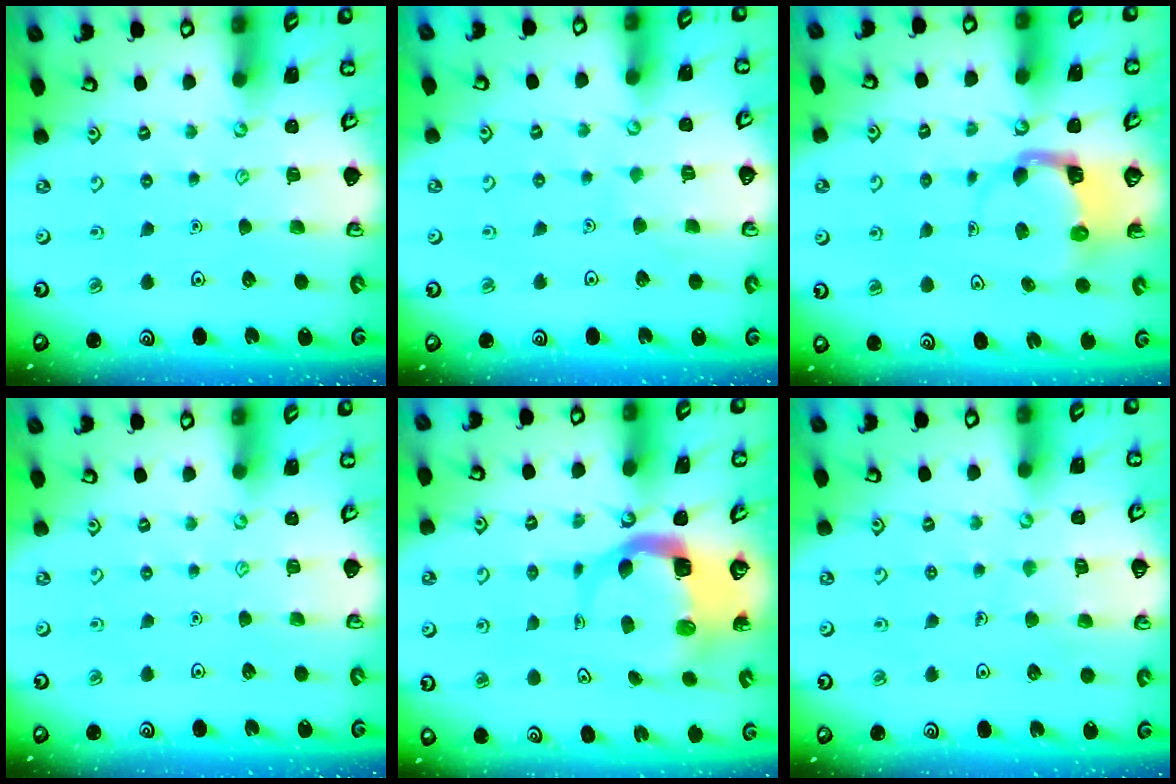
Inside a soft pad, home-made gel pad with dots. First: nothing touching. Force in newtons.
{"total": 2.7, "press": 2.7, "slide": 0.2}
{"total": 4.0, "press": 3.9, "slide": 0.4}
{"total": 0.0}
{"total": 6.2, "press": 6.1, "slide": 0.9}
{"total": 4.6, "press": 4.6, "slide": 0.4}